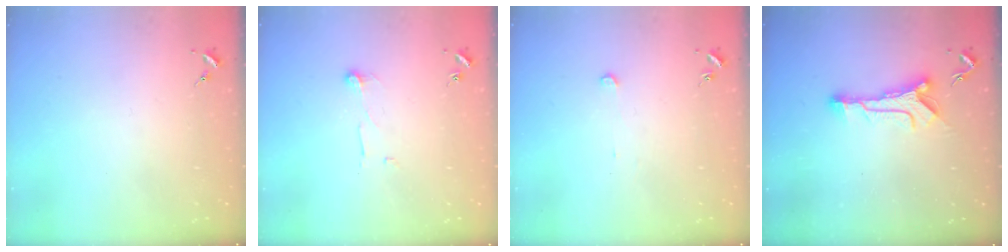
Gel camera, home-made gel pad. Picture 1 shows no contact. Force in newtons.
{"total": 5.6, "press": 5.6, "slide": 0.3}
{"total": 2.4, "press": 2.4, "slide": 0.2}
{"total": 10.9, "press": 10.9, "slide": 0.9}